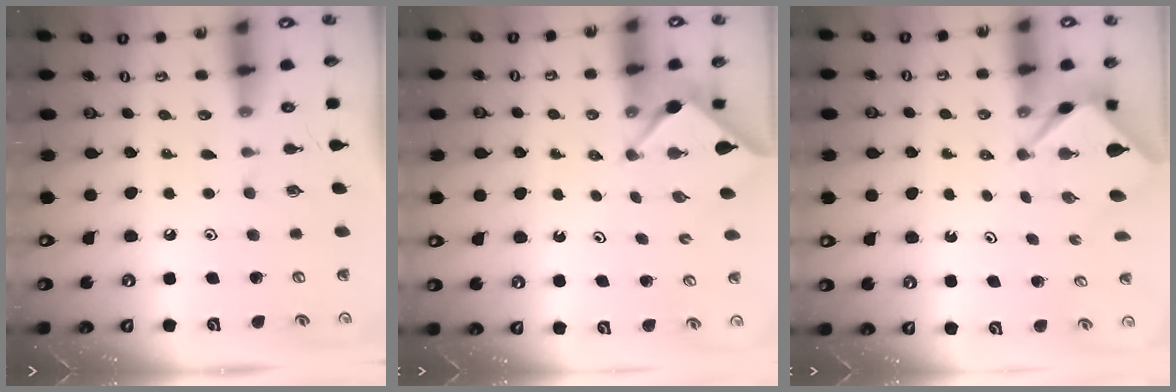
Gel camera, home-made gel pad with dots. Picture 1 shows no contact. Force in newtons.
{"total": 2.9, "press": 2.9, "slide": 0.4}
{"total": 2.8, "press": 2.8, "slide": 0.1}